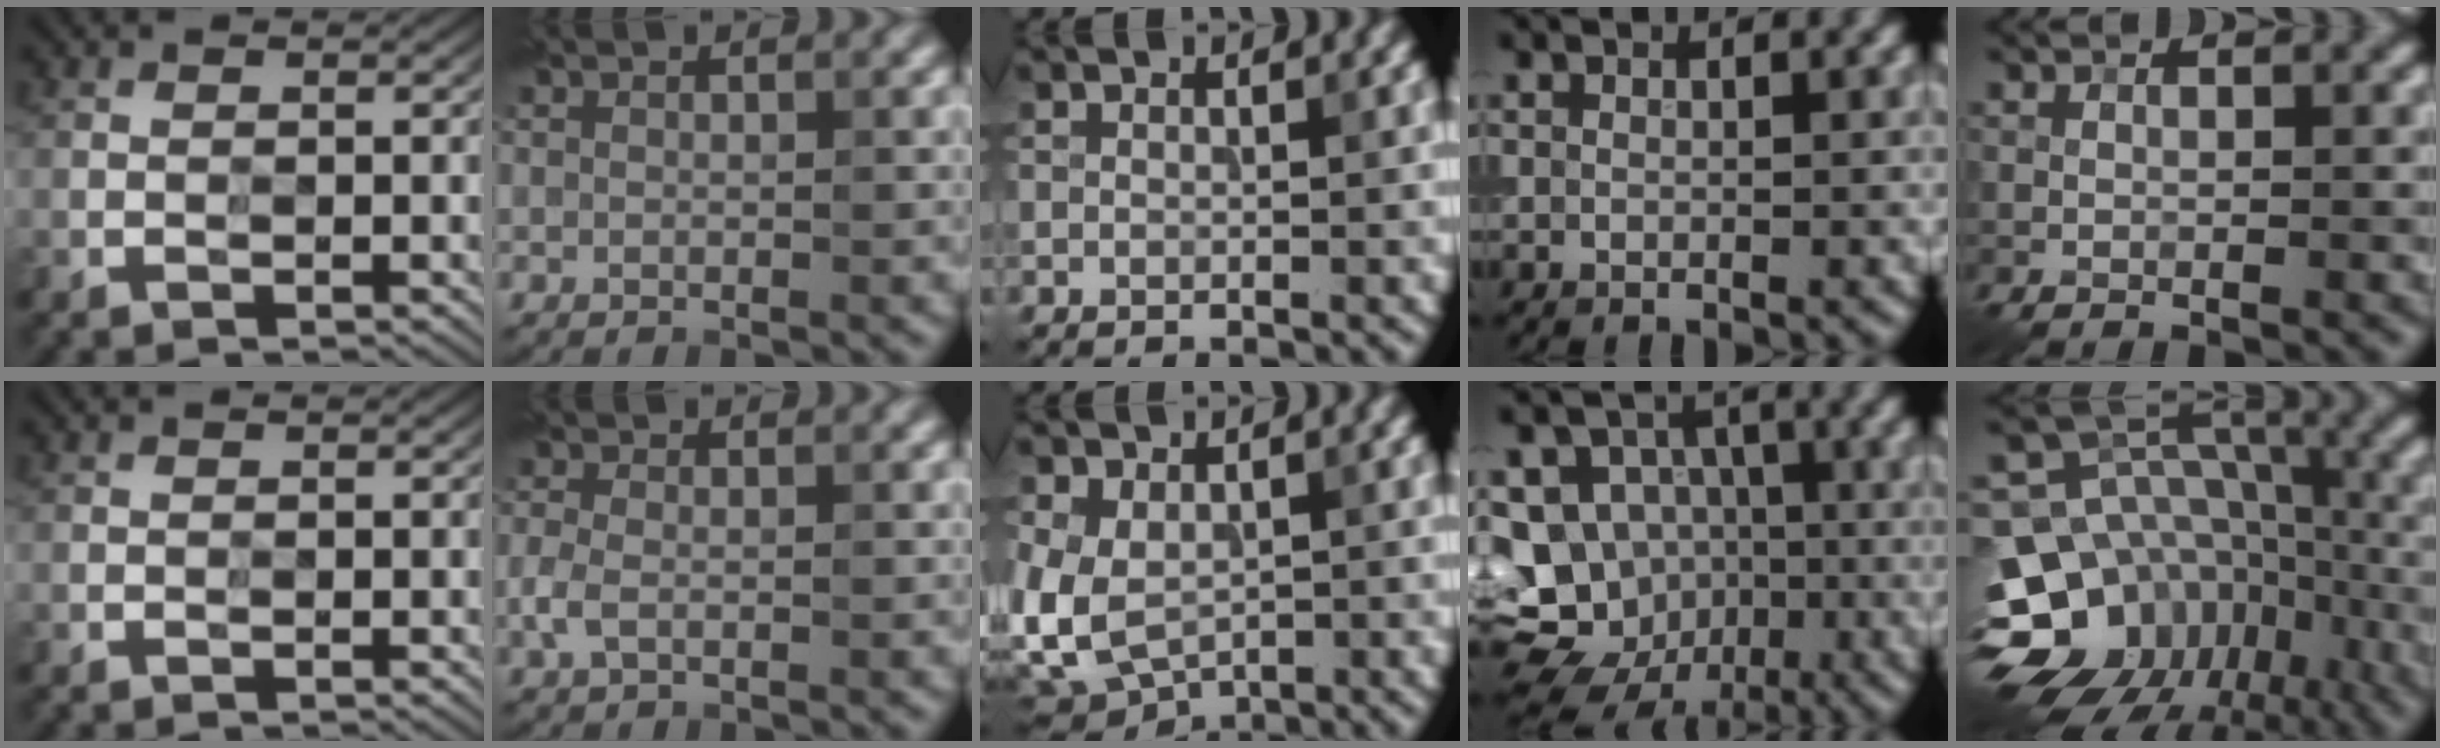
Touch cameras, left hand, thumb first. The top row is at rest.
{"index": {"total": 1.8, "force": [-0.5, 1.1, 1.4], "torque": [-0.035, 0.002, -0.014]}, "middle": {"total": 6.6, "force": [-1.0, 4.7, 4.6], "torque": [-0.105, -0.018, -0.009]}, "ring": {"total": 17.1, "force": [-5.4, 15.2, 5.7], "torque": [-0.133, -0.015, -0.090]}, "little": {"total": 17.2, "force": [-8.1, 13.5, 6.9], "torque": [-0.134, -0.021, -0.116]}}